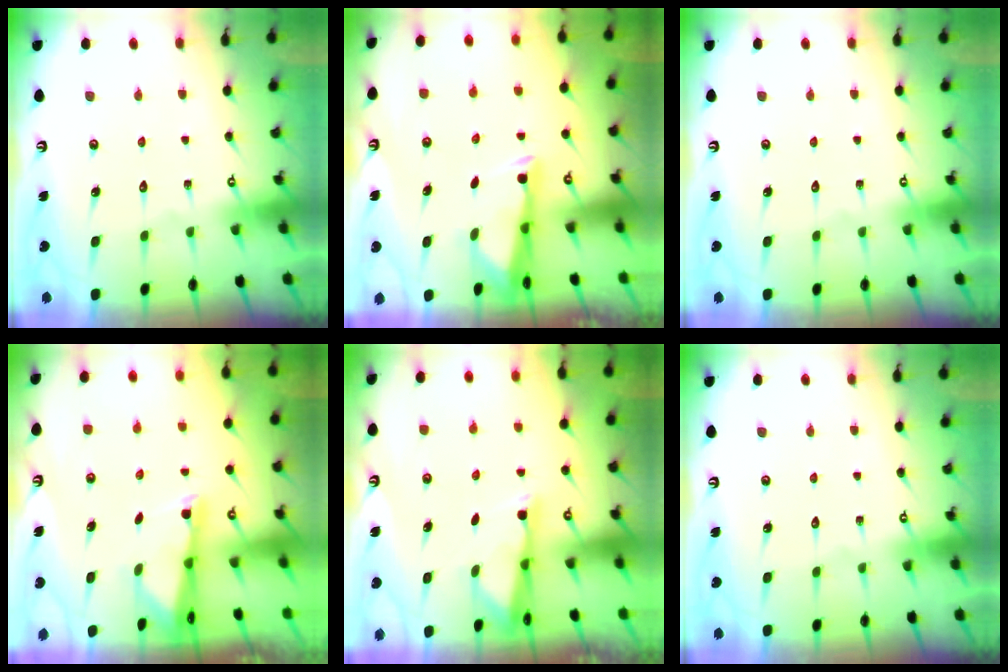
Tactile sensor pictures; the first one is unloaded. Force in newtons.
{"total": 2.9, "press": 2.8, "slide": 0.8}
{"total": 0.0}
{"total": 1.9, "press": 1.8, "slide": 0.4}
{"total": 2.9, "press": 2.8, "slide": 0.6}
{"total": 0.0}